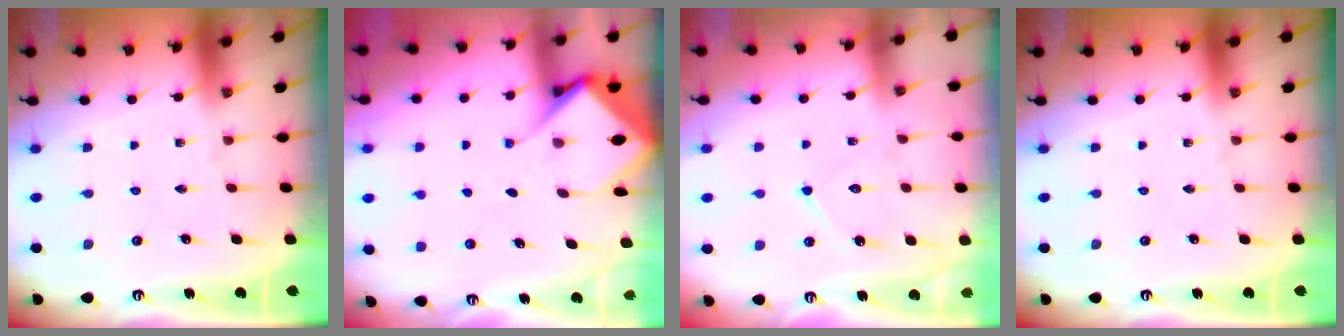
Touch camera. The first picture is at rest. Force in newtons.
{"total": 6.9, "press": 6.8, "slide": 0.8}
{"total": 9.0, "press": 8.9, "slide": 0.7}
{"total": 0.0}